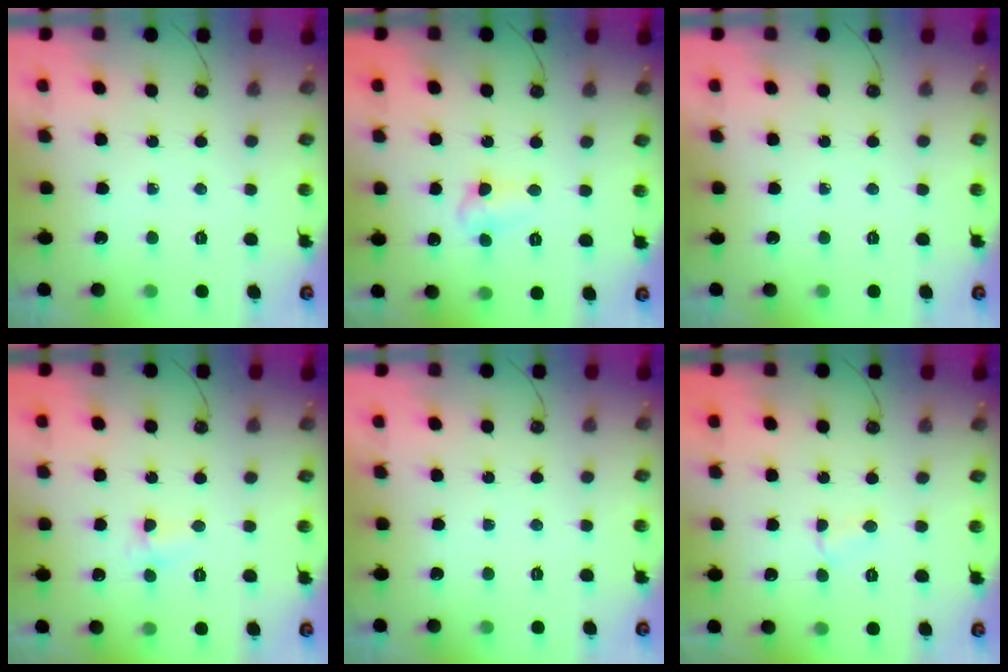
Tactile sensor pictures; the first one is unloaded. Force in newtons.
{"total": 3.9, "press": 3.8, "slide": 1.0}
{"total": 0.0}
{"total": 2.9, "press": 2.7, "slide": 1.0}
{"total": 0.0}
{"total": 2.6, "press": 2.6, "slide": 0.3}